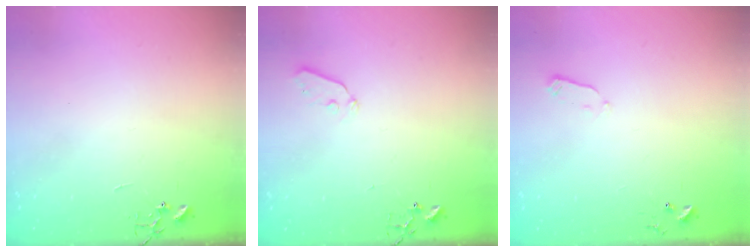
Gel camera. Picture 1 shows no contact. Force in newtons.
{"total": 4.4, "press": 4.3, "slide": 0.8}
{"total": 2.7, "press": 2.6, "slide": 0.4}